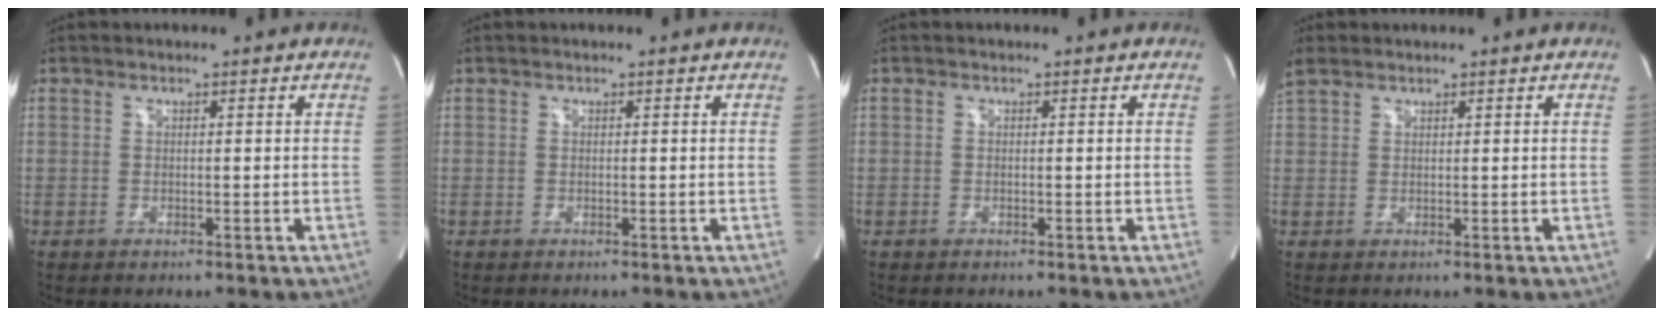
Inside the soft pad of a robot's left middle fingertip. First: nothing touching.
{"total": 0.0}
{"total": 0.0}
{"total": 3.1, "force": [2.6, 1.4, 1.1], "torque": [-0.037, 0.021, 0.058]}